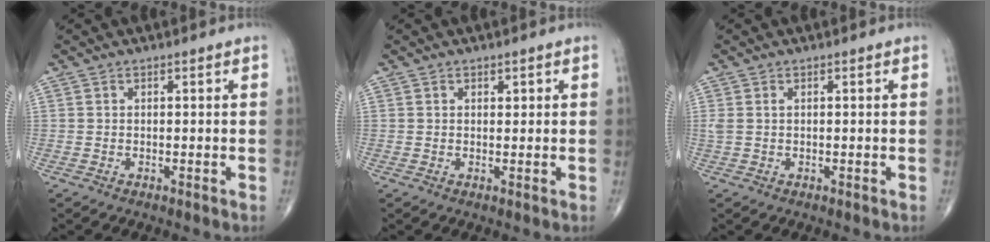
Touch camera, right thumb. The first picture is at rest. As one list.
[{"total": 1.0, "force": [0.5, 0.7, 0.5], "torque": [0.000, -0.002, 0.006]}, {"total": 1.3, "force": [0.3, 0.7, 1.1], "torque": [-0.033, 0.014, 0.014]}]